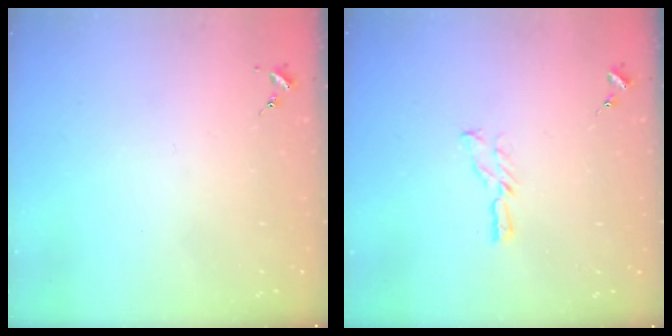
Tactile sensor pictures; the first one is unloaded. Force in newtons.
{"total": 5.7, "press": 5.7, "slide": 0.1}